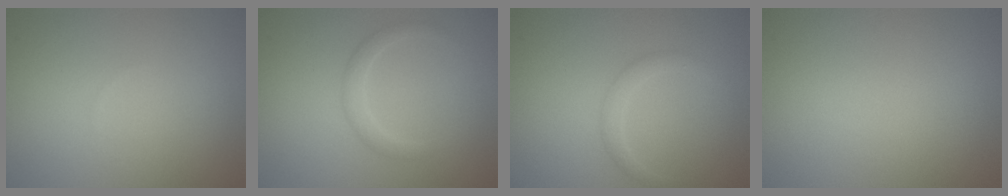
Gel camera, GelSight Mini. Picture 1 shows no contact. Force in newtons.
{"total": 1.5, "press": 1.5, "slide": 0.1}
{"total": 1.4, "press": 1.4, "slide": 0.1}
{"total": 0.0}